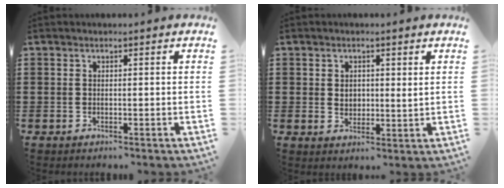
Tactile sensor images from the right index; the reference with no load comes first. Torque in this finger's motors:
{"motor_torque": [0.66, 0.00, 0.07, 0.05]}